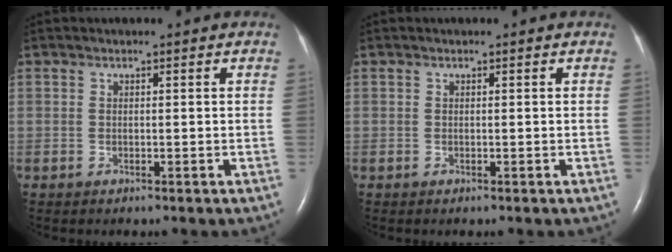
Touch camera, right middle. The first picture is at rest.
{"total": 0.0}